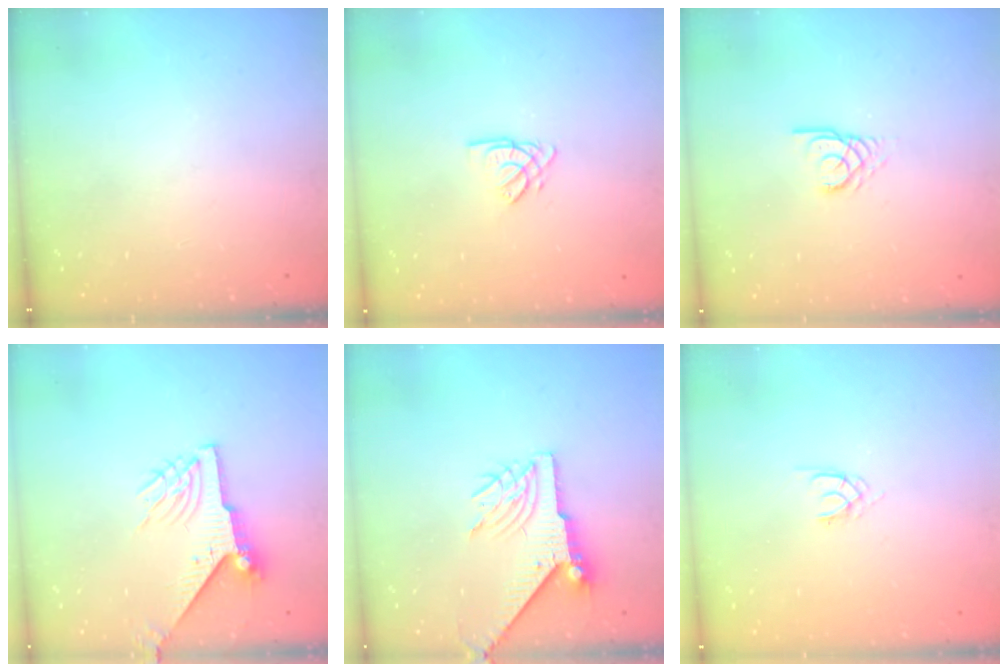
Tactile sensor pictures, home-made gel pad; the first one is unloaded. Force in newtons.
{"total": 2.7, "press": 2.7, "slide": 0.3}
{"total": 2.9, "press": 2.9, "slide": 0.2}
{"total": 7.9, "press": 7.9, "slide": 0.8}
{"total": 7.7, "press": 7.6, "slide": 0.9}
{"total": 1.3, "press": 1.2, "slide": 0.3}